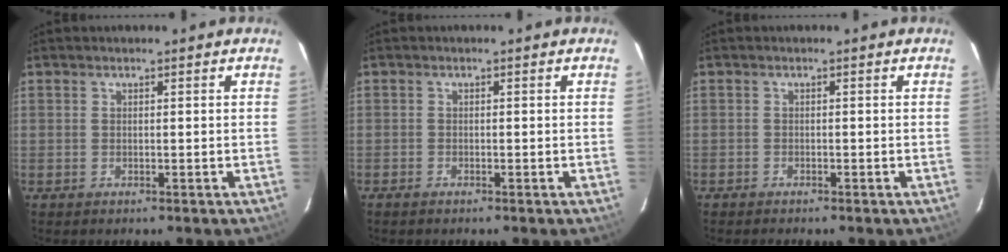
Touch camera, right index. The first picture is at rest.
{"total": 0.8, "force": [-0.7, 0.3, 0.1], "torque": [-0.007, 0.000, -0.015]}
{"total": 1.0, "force": [-1.0, 0.3, 0.0], "torque": [-0.011, 0.001, -0.019]}